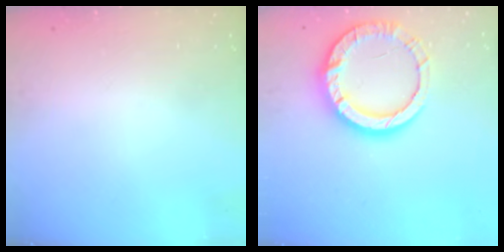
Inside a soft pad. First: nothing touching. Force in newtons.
{"total": 14.3, "press": 14.2, "slide": 1.7}